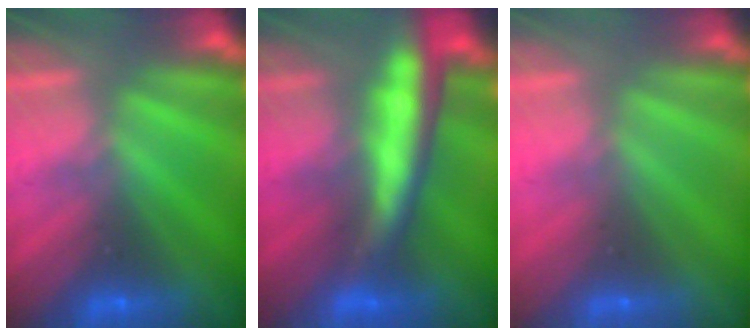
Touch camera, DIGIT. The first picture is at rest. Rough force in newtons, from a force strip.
{"total": 8.1}
{"total": 2.8}